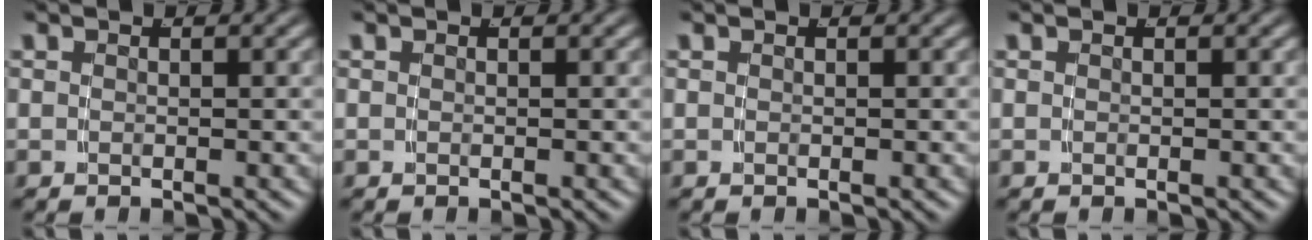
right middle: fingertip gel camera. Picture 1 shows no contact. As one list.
[{"total": 0.0}, {"total": 0.0}, {"total": 0.0}]